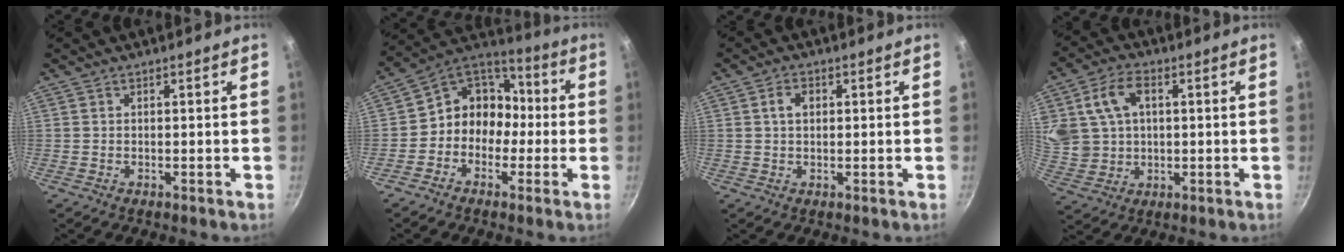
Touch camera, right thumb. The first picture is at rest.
{"total": 11.3, "force": [-2.0, 9.9, 5.1], "torque": [-0.027, 0.054, -0.058]}
{"total": 3.1, "force": [0.6, 2.2, 2.1], "torque": [-0.023, 0.006, 0.008]}
{"total": 13.8, "force": [3.3, 10.4, 8.5], "torque": [-0.163, 0.005, 0.071]}